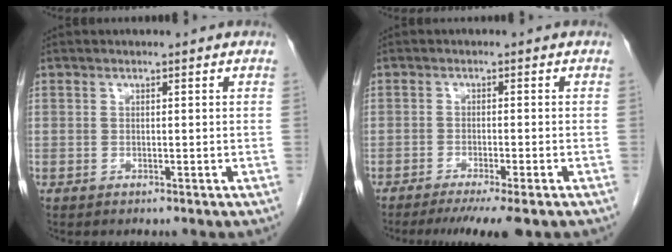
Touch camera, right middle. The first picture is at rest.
{"total": 7.1, "force": [-5.4, 0.2, 4.7], "torque": [-0.061, -0.016, -0.081]}